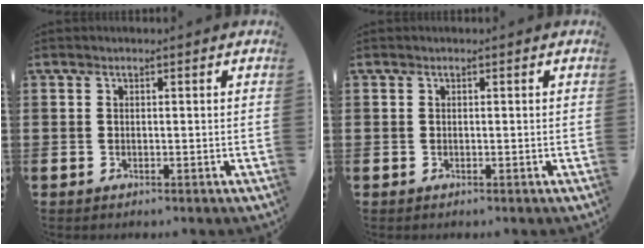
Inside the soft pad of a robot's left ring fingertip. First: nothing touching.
{"total": 0.0}